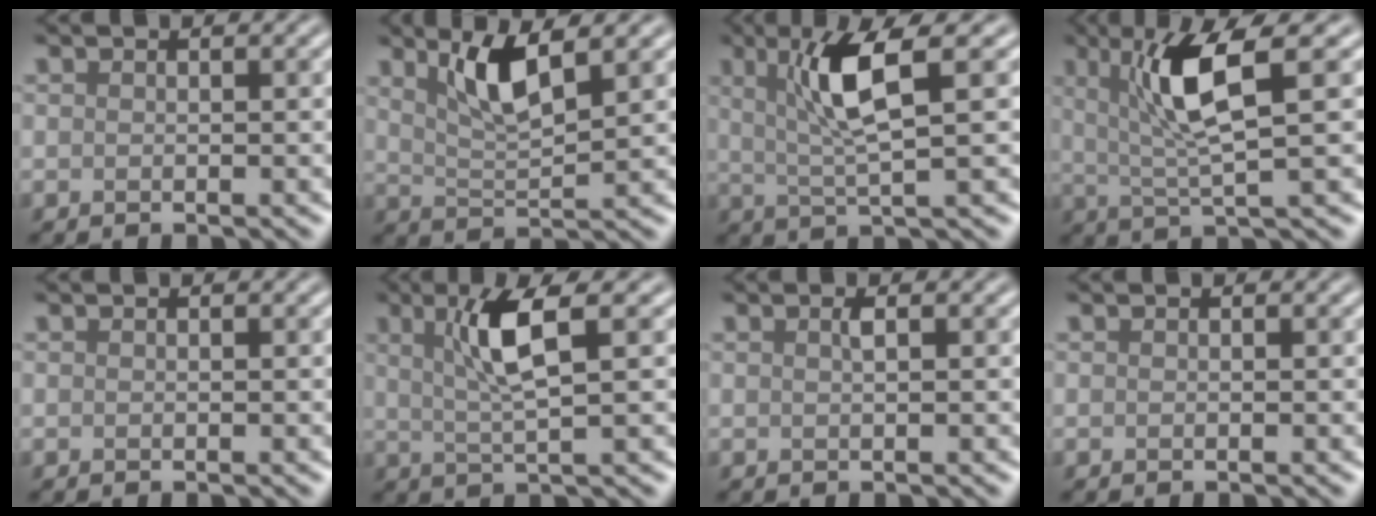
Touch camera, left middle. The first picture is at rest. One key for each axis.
{"total": 4.3, "fx": 2.3, "fy": 1.0, "fz": 3.5, "tx": -0.071, "ty": -0.001, "tz": 0.047}
{"total": 5.2, "fx": 1.6, "fy": 0.8, "fz": 4.9, "tx": -0.098, "ty": 0.001, "tz": 0.033}
{"total": 5.8, "fx": 1.7, "fy": 1.0, "fz": 5.5, "tx": -0.110, "ty": 0.001, "tz": 0.037}
{"total": 0.0}
{"total": 4.5, "fx": 1.4, "fy": 0.7, "fz": 4.3, "tx": -0.085, "ty": 0.002, "tz": 0.029}
{"total": 0.9, "fx": 0.3, "fy": 0.2, "fz": 0.8, "tx": -0.013, "ty": 0.003, "tz": 0.005}
{"total": 0.0}